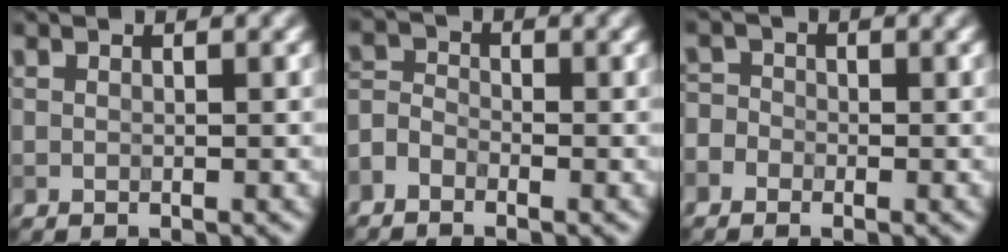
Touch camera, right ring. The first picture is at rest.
{"total": 2.5, "force": [-1.8, 1.4, 1.1], "torque": [-0.024, 0.002, -0.042]}
{"total": 2.0, "force": [-1.1, 1.5, 0.6], "torque": [-0.004, 0.013, -0.026]}